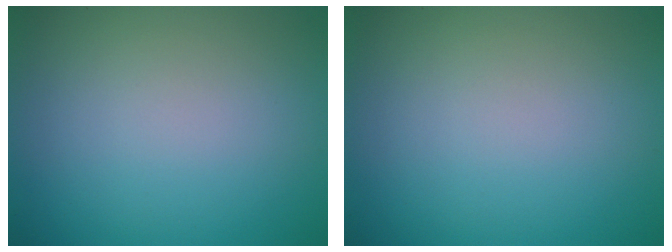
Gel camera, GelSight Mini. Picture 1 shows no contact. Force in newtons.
{"total": 0.0}